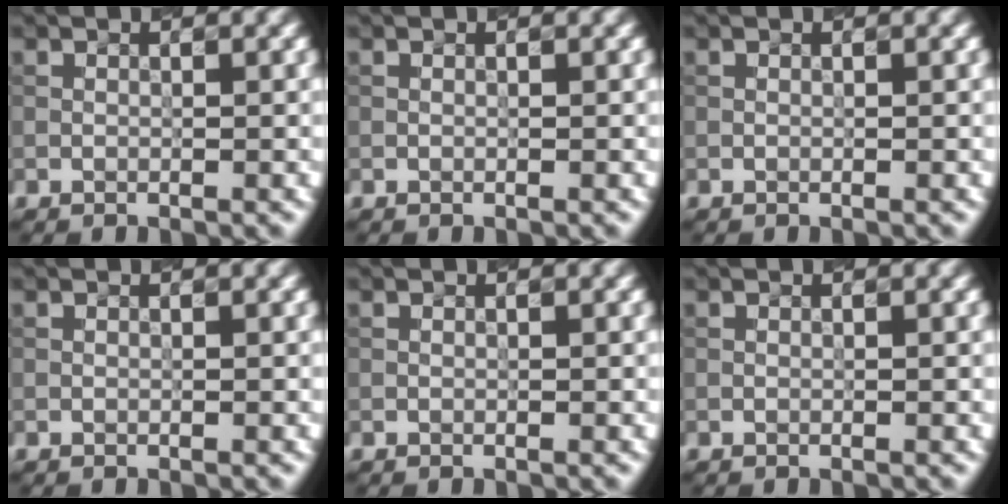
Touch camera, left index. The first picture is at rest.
{"total": 0.0}
{"total": 0.0}
{"total": 0.0}
{"total": 0.0}
{"total": 0.0}